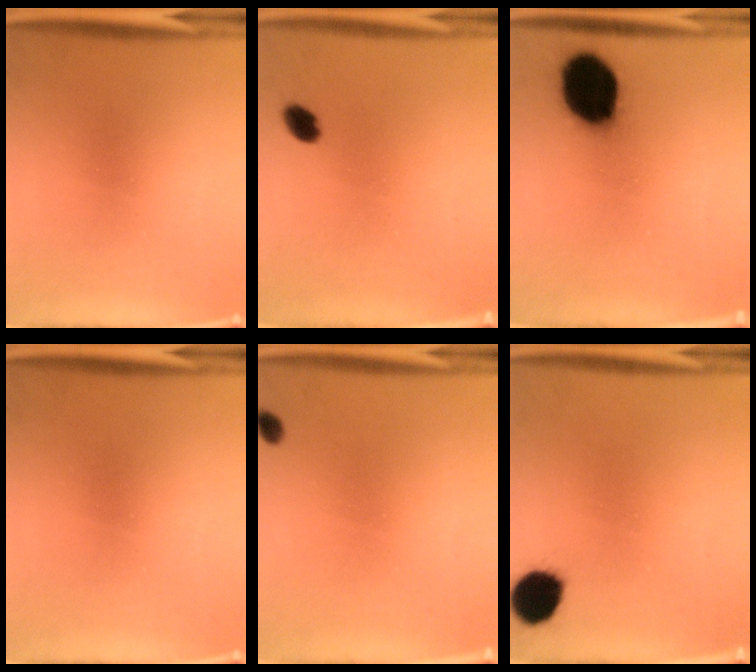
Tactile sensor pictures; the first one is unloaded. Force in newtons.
{"total": 2.8}
{"total": 18.2}
{"total": 0.0}
{"total": 1.3}
{"total": 8.4}